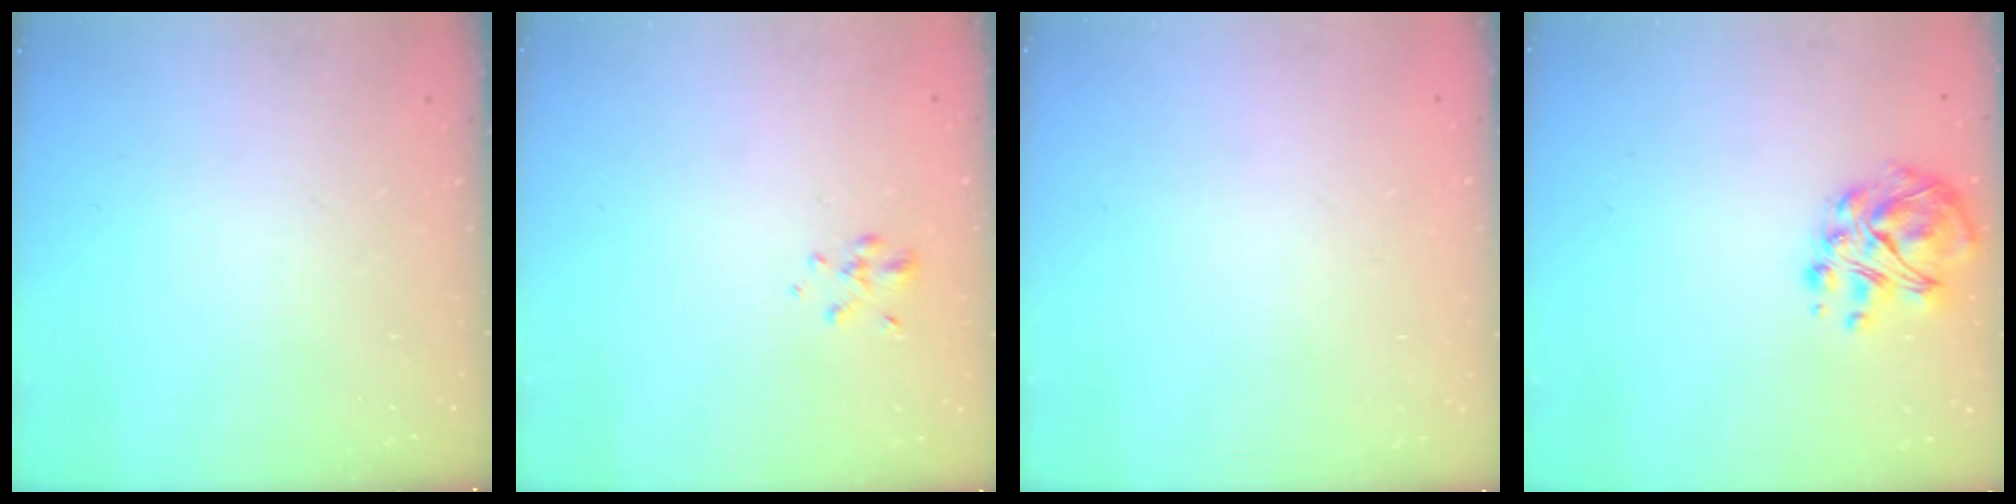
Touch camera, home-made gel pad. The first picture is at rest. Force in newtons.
{"total": 2.6, "press": 2.5, "slide": 0.9}
{"total": 1.9, "press": 1.9, "slide": 0.2}
{"total": 8.6, "press": 8.4, "slide": 1.4}